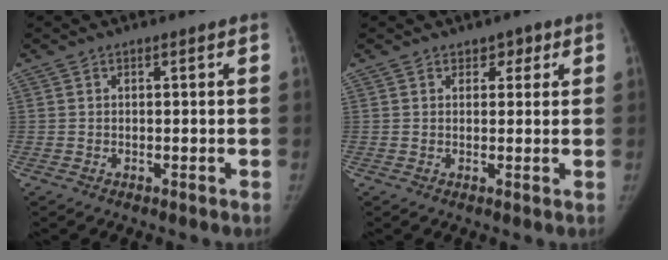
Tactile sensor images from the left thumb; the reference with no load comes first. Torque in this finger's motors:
{"motor_torque": [0.07, 0.28, -0.06, -0.02, -0.04]}